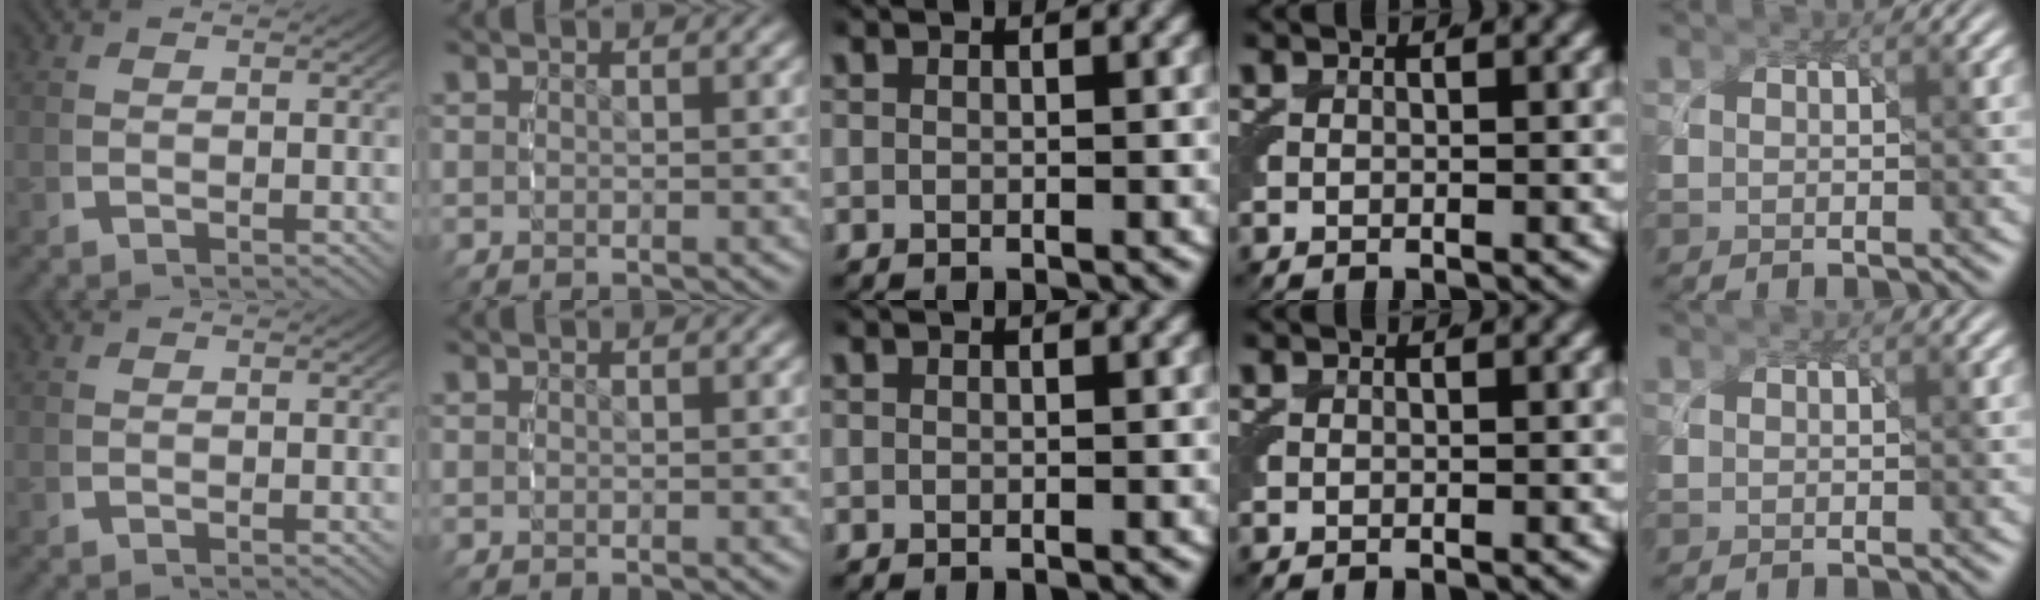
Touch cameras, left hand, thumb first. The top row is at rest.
{}